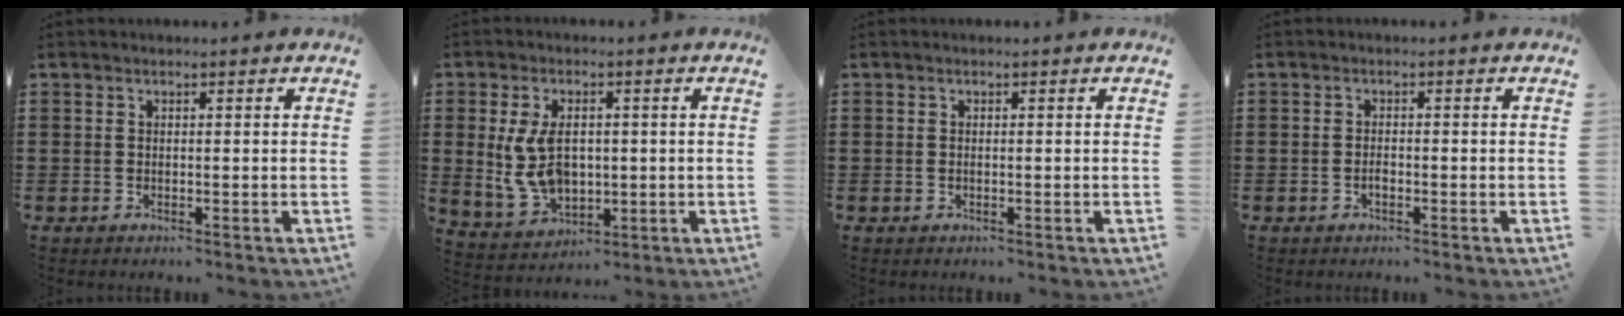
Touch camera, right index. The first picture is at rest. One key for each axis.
{"total": 8.6, "fx": 0.5, "fy": 5.5, "fz": 6.7, "tx": -0.155, "ty": 0.007, "tz": 0.009}
{"total": 0.0}
{"total": 1.0, "fx": -0.5, "fy": 0.5, "fz": 0.7, "tx": -0.016, "ty": -0.004, "tz": -0.008}